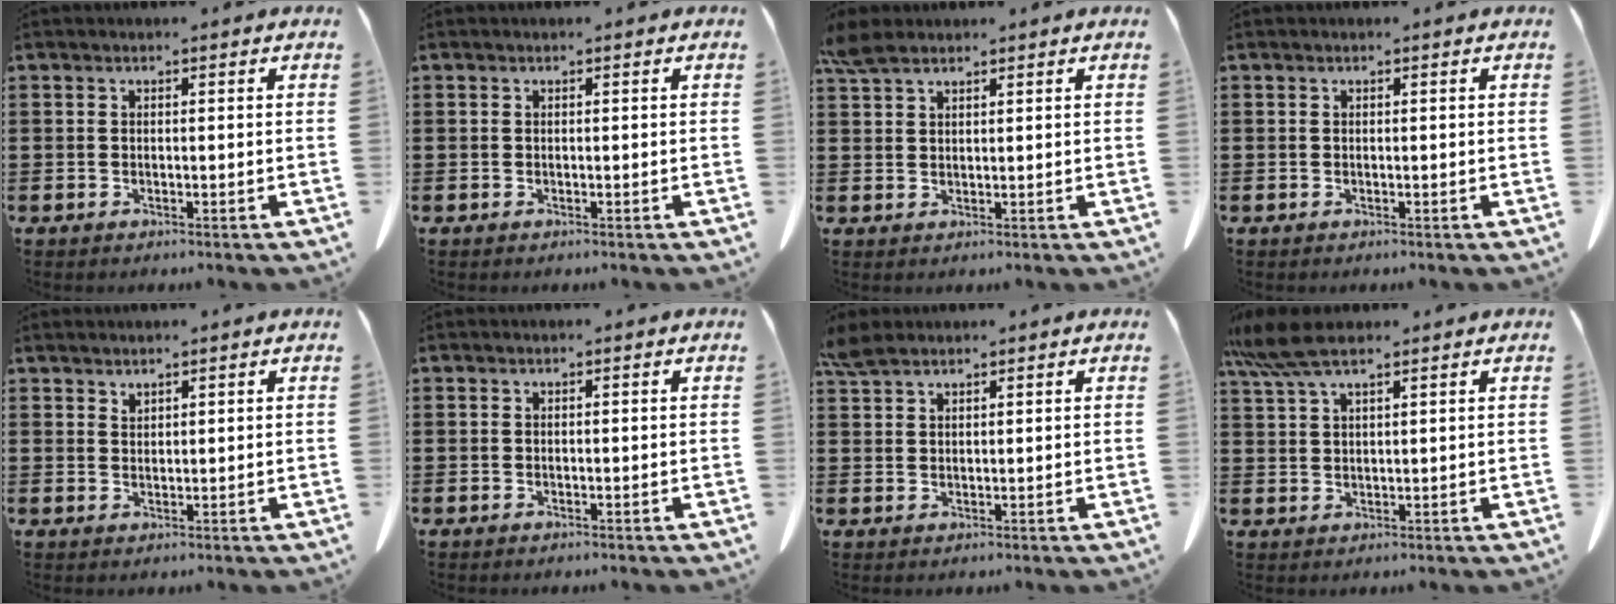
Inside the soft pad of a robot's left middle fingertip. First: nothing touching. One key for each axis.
{"total": 0.0}
{"total": 3.7, "fx": 2.9, "fy": 1.3, "fz": 2.0, "tx": -0.047, "ty": 0.000, "tz": 0.056}
{"total": 0.0}
{"total": 1.5, "fx": 1.5, "fy": 0.1, "fz": 0.1, "tx": -0.006, "ty": -0.003, "tz": 0.029}
{"total": 0.0}
{"total": 3.3, "fx": 2.7, "fy": 1.0, "fz": 1.5, "tx": -0.037, "ty": 0.001, "tz": 0.054}
{"total": 6.6, "fx": 4.8, "fy": 1.3, "fz": 4.3, "tx": -0.102, "ty": -0.008, "tz": 0.088}